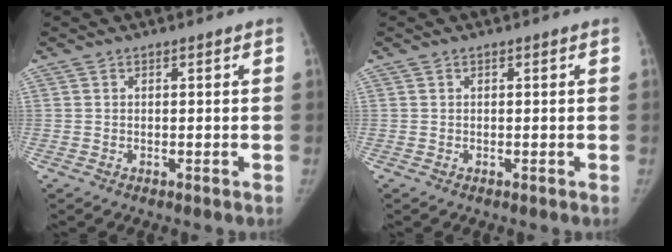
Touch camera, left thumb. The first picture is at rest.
{"total": 0.0}